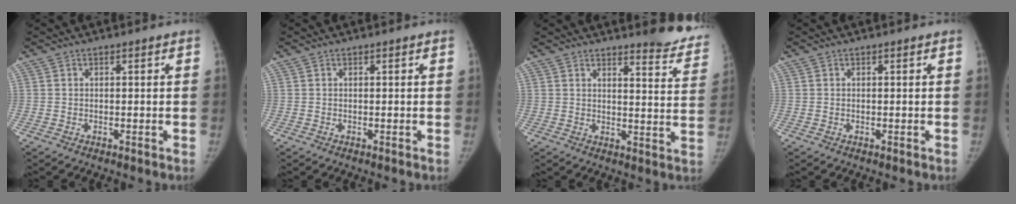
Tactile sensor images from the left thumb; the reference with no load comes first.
{"total": 0.0}
{"total": 12.3, "force": [11.3, 2.1, 4.4], "torque": [-0.022, -0.101, 0.113]}
{"total": 0.0}